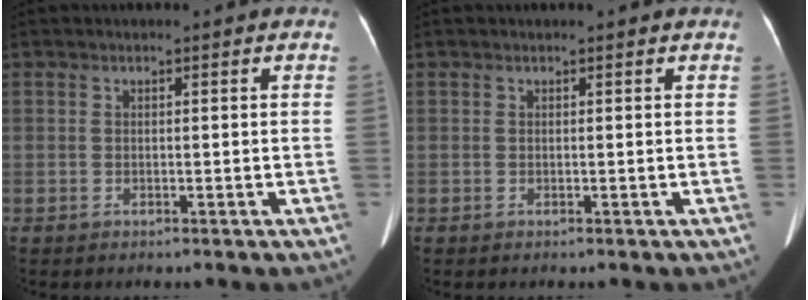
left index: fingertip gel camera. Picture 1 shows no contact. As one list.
[{"total": 0.0}]